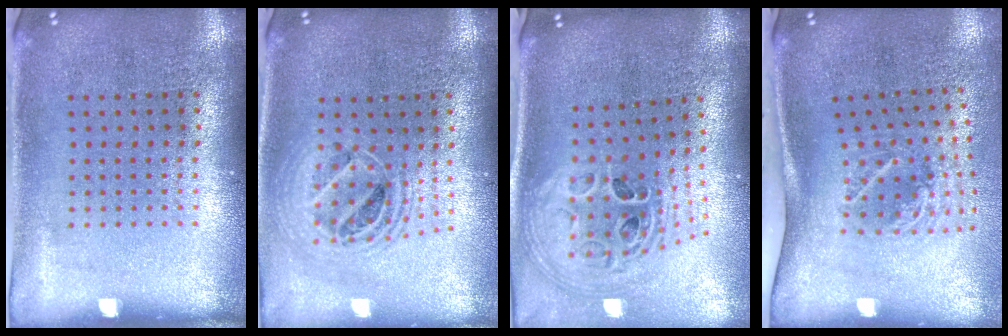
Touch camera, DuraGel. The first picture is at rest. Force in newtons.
{"total": 1.8, "press": 1.5, "slide": 1.0}
{"total": 2.1, "press": 1.4, "slide": 1.5}
{"total": 2.0, "press": 1.2, "slide": 1.6}